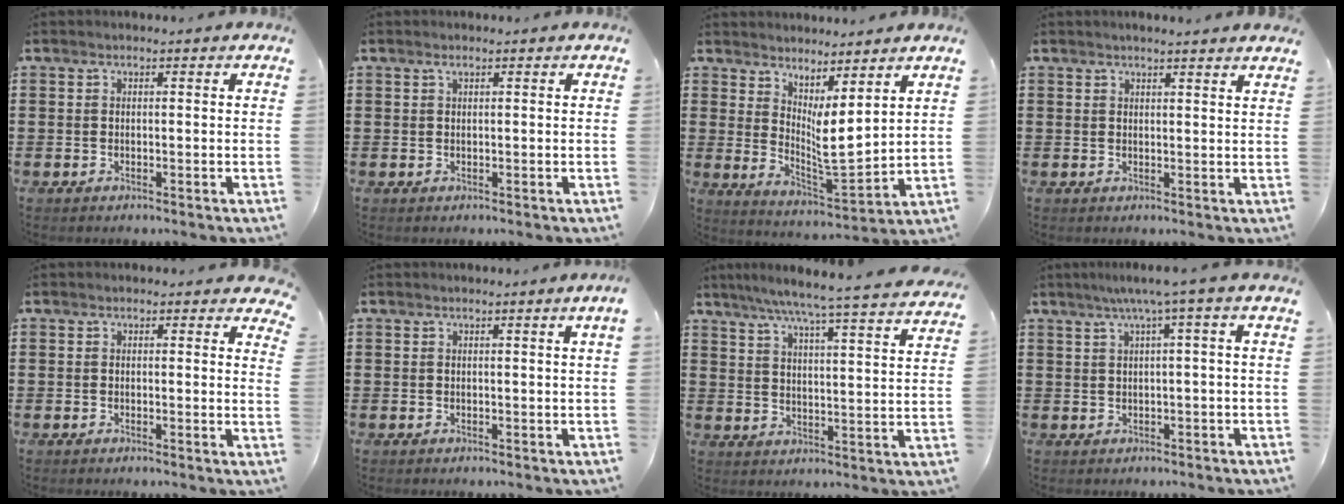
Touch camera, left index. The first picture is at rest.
{"total": 0.6, "force": [0.4, 0.1, 0.5], "torque": [-0.013, 0.001, 0.007]}
{"total": 4.9, "force": [2.3, 1.0, 4.2], "torque": [-0.072, -0.039, 0.036]}
{"total": 1.8, "force": [1.8, -0.3, 0.4], "torque": [-0.011, -0.001, 0.034]}
{"total": 1.0, "force": [0.9, 0.3, 0.4], "torque": [-0.004, 0.000, 0.015]}
{"total": 0.8, "force": [0.4, -0.4, 0.6], "torque": [-0.009, -0.006, 0.007]}
{"total": 6.4, "force": [5.7, -0.9, 2.8], "torque": [-0.076, -0.045, 0.093]}
{"total": 3.4, "force": [0.6, -0.5, 3.3], "torque": [-0.062, -0.004, 0.005]}